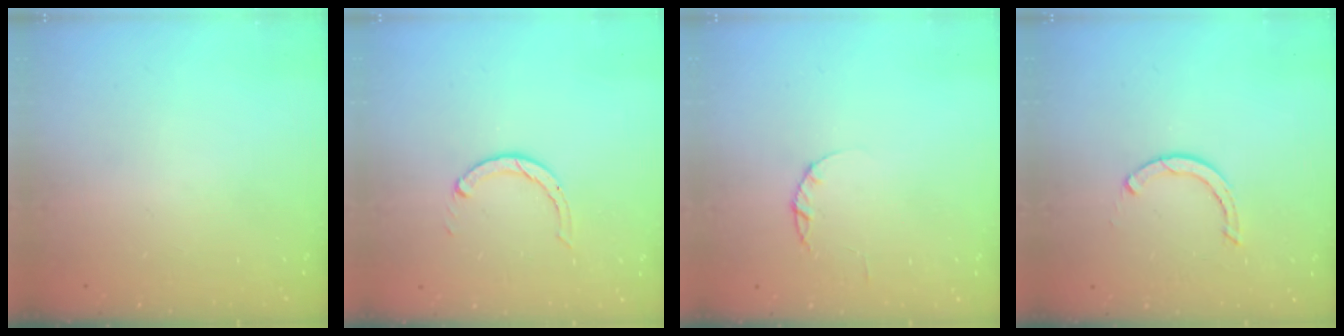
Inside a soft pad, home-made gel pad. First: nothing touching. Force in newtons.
{"total": 3.2, "press": 3.1, "slide": 0.4}
{"total": 1.7, "press": 1.7, "slide": 0.3}
{"total": 2.4, "press": 2.4, "slide": 0.0}